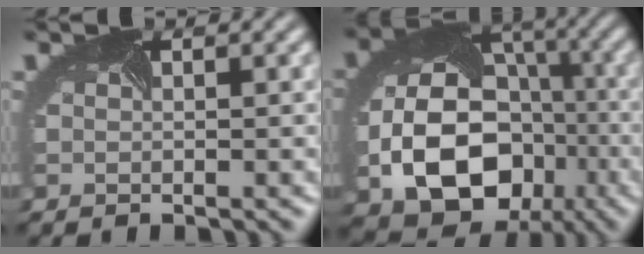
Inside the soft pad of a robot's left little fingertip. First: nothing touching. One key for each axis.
{"total": 12.5, "fx": -3.6, "fy": 9.4, "fz": 7.5, "tx": -0.146, "ty": -0.041, "tz": -0.046}